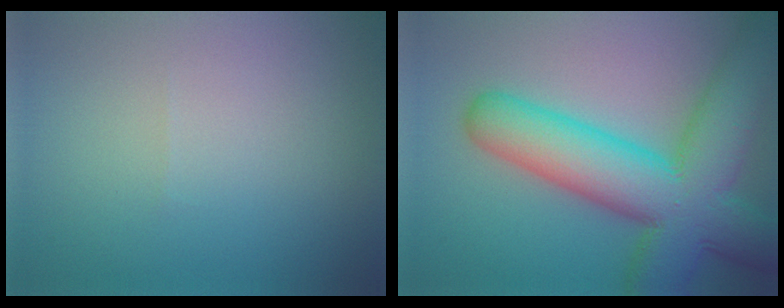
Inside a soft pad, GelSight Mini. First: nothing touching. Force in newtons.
{"total": 12.6, "press": 12.6, "slide": 0.6}